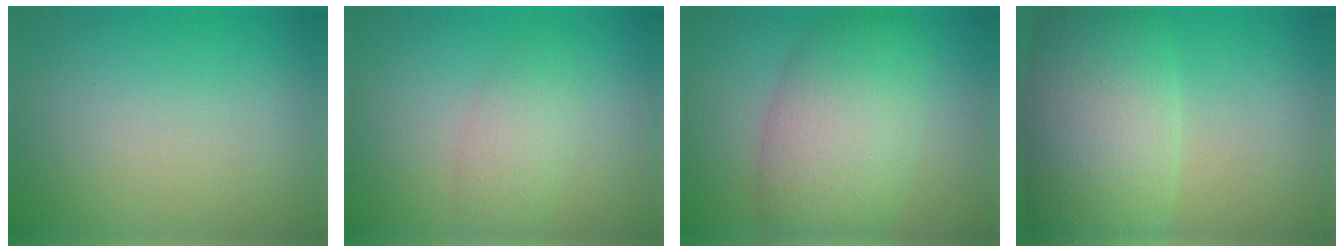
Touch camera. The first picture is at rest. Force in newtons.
{"total": 2.5, "press": 2.4, "slide": 0.2}
{"total": 8.0, "press": 7.9, "slide": 0.6}
{"total": 9.8, "press": 9.8, "slide": 0.5}